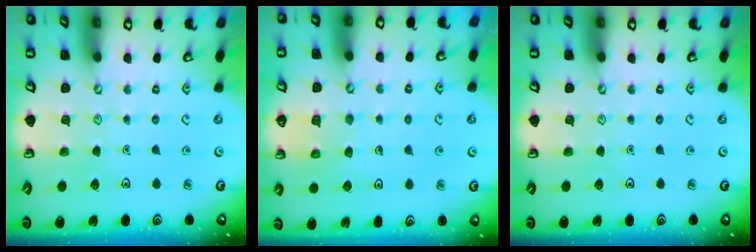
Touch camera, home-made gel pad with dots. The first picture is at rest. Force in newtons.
{"total": 6.4, "press": 6.4, "slide": 0.5}
{"total": 0.0}